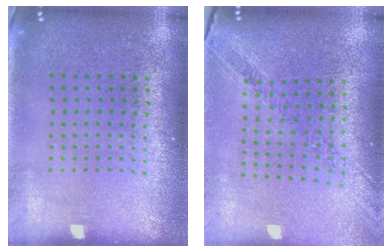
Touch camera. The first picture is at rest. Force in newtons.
{"total": 1.1, "press": 1.1, "slide": 0.0}